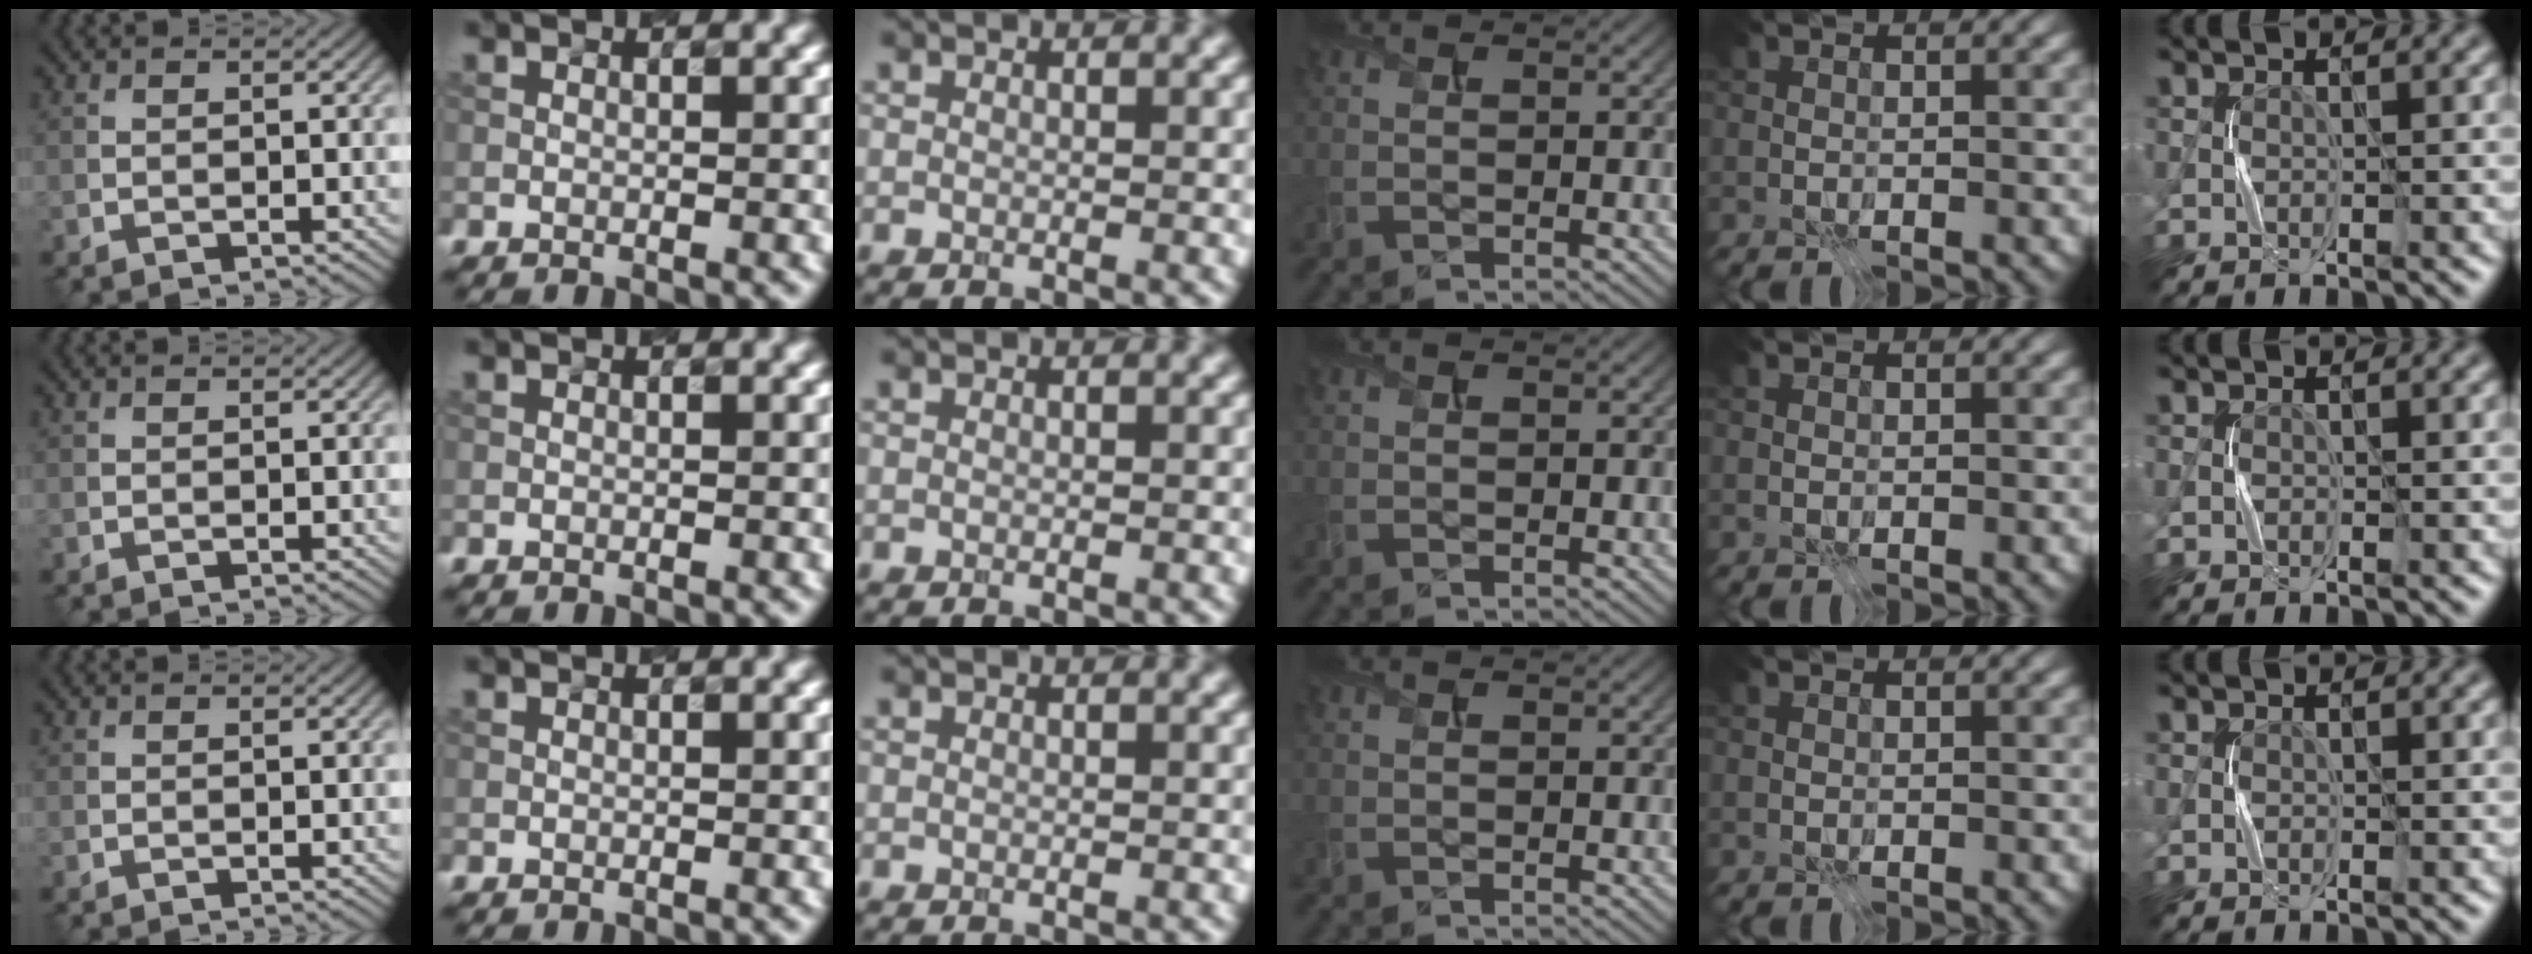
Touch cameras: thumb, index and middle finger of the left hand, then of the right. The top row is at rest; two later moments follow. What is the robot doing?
{"motion": "press", "object": "gel pad"}